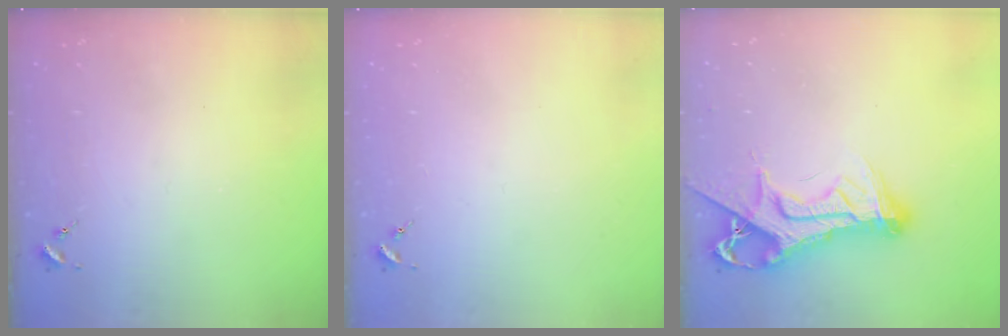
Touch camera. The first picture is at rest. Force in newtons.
{"total": 0.0}
{"total": 15.8, "press": 15.7, "slide": 1.5}